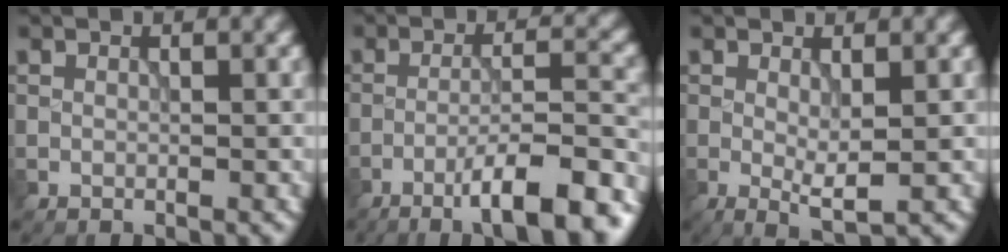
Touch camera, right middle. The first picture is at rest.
{"total": 9.3, "force": [-5.8, 1.6, 7.1], "torque": [-0.099, 0.014, -0.089]}
{"total": 2.4, "force": [0.1, 0.4, 2.3], "torque": [-0.045, -0.010, 0.004]}